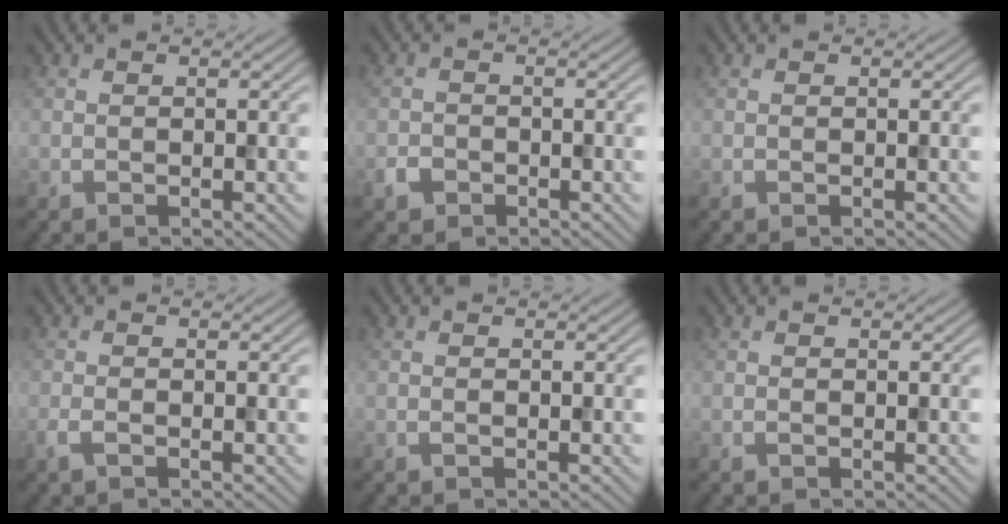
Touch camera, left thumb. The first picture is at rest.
{"total": 1.8, "force": [-1.1, 1.3, 0.5], "torque": [-0.009, -0.001, -0.026]}
{"total": 0.0}
{"total": 1.5, "force": [-0.8, 0.5, 1.1], "torque": [-0.029, -0.003, -0.019]}
{"total": 0.0}
{"total": 0.0}